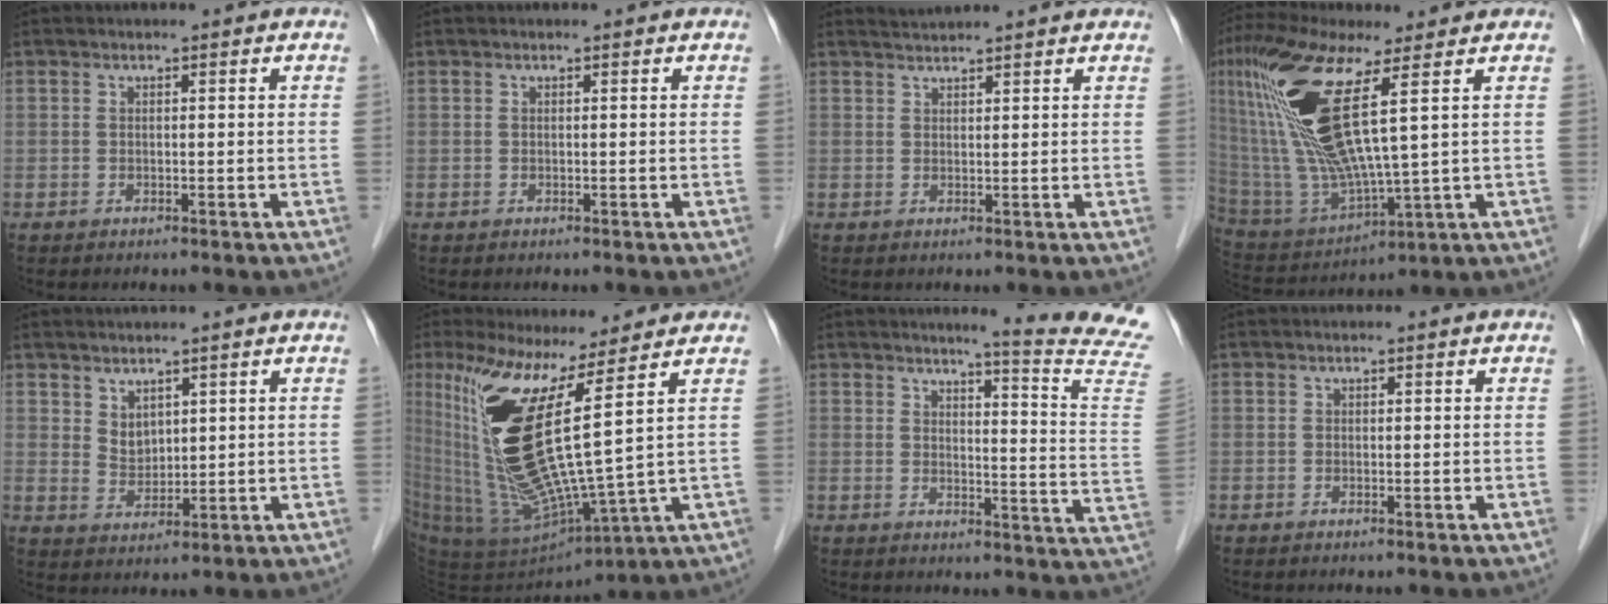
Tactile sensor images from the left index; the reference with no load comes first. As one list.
[{"total": 0.0}, {"total": 3.5, "force": [3.4, -0.3, 0.7], "torque": [-0.013, 0.024, 0.051]}, {"total": 16.9, "force": [5.6, 2.3, 15.8], "torque": [-0.357, -0.007, 0.112]}, {"total": 3.2, "force": [2.1, 2.1, 1.4], "torque": [-0.030, -0.003, 0.052]}, {"total": 16.8, "force": [5.9, 0.1, 15.7], "torque": [-0.313, -0.035, 0.119]}, {"total": 14.4, "force": [13.1, -2.3, 5.5], "torque": [-0.074, -0.107, 0.134]}, {"total": 0.0}]